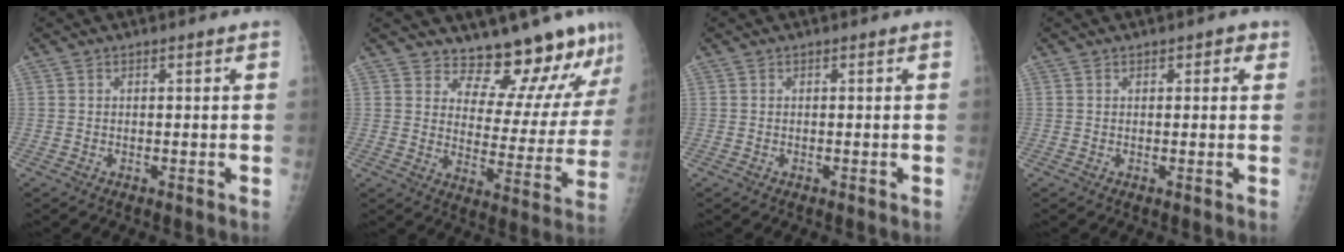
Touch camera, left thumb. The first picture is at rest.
{"total": 15.1, "force": [13.8, 4.1, 4.5], "torque": [-0.011, -0.124, 0.189]}
{"total": 0.0}
{"total": 1.5, "force": [0.8, 1.0, 0.8], "torque": [0.008, 0.000, 0.005]}